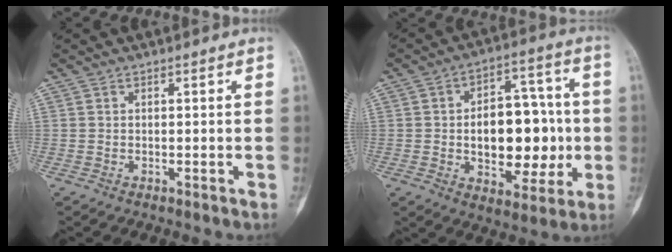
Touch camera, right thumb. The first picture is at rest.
{"total": 17.9, "force": [-1.2, 10.8, 14.3], "torque": [-0.166, 0.024, -0.009]}